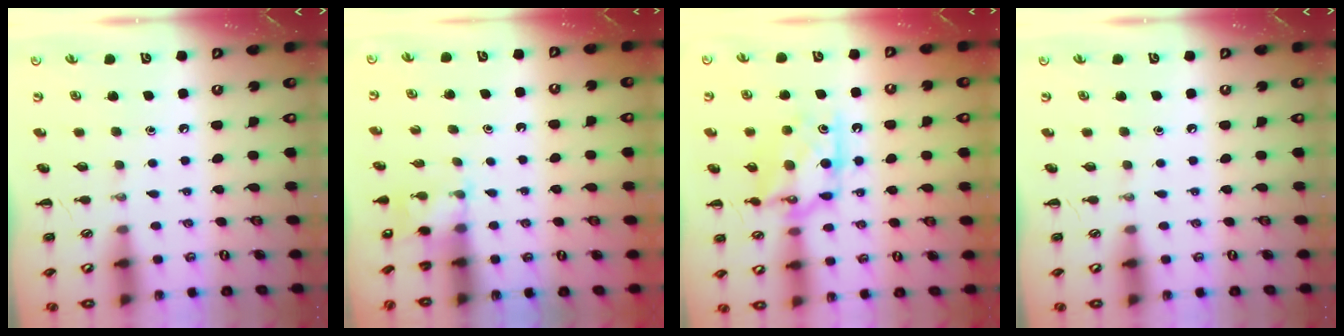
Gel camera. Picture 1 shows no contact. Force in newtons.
{"total": 3.6, "press": 3.5, "slide": 0.9}
{"total": 12.5, "press": 12.5, "slide": 0.4}
{"total": 0.0}